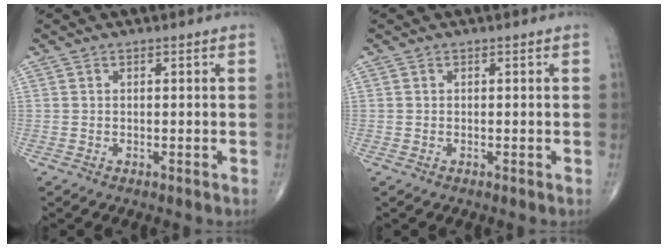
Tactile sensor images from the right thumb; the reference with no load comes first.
{"total": 0.0}